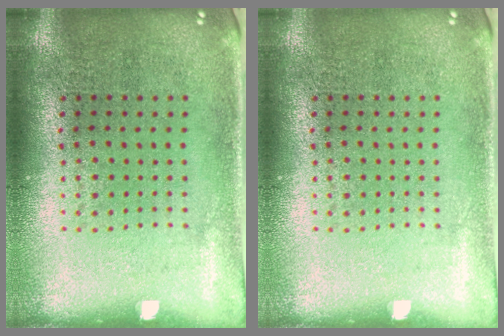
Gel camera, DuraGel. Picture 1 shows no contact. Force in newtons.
{"total": 0.0}